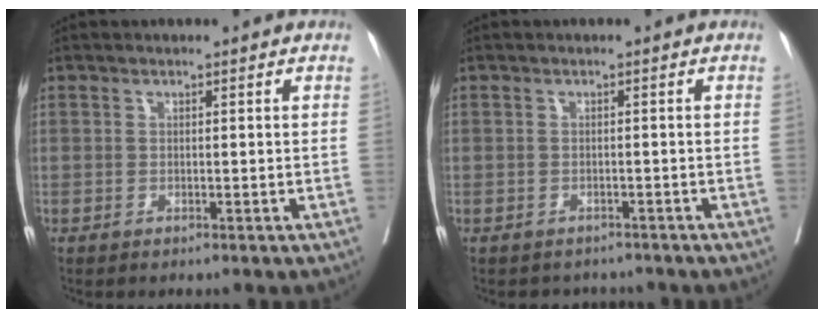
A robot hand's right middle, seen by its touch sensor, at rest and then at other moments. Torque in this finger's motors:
{"motor_torque": [0.25, -0.25, -0.03, -0.02]}